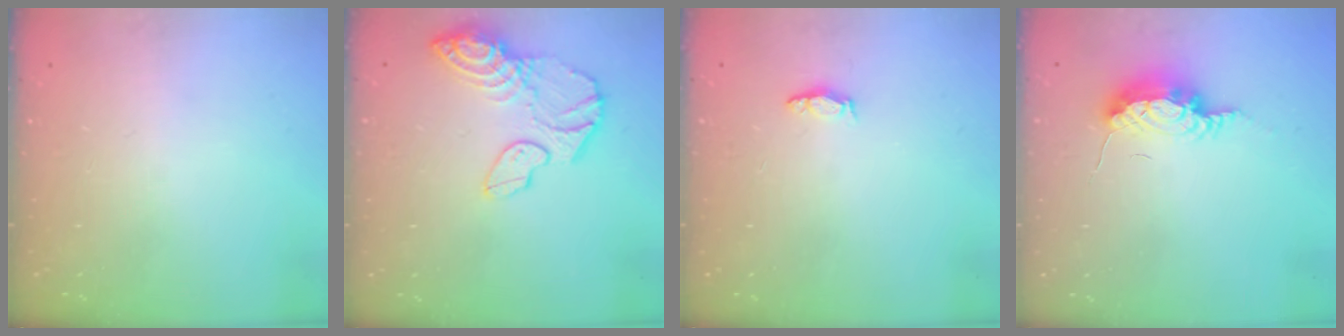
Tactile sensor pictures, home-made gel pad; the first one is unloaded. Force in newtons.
{"total": 13.0, "press": 12.6, "slide": 3.3}
{"total": 3.4, "press": 2.6, "slide": 2.1}
{"total": 11.5, "press": 9.0, "slide": 7.2}